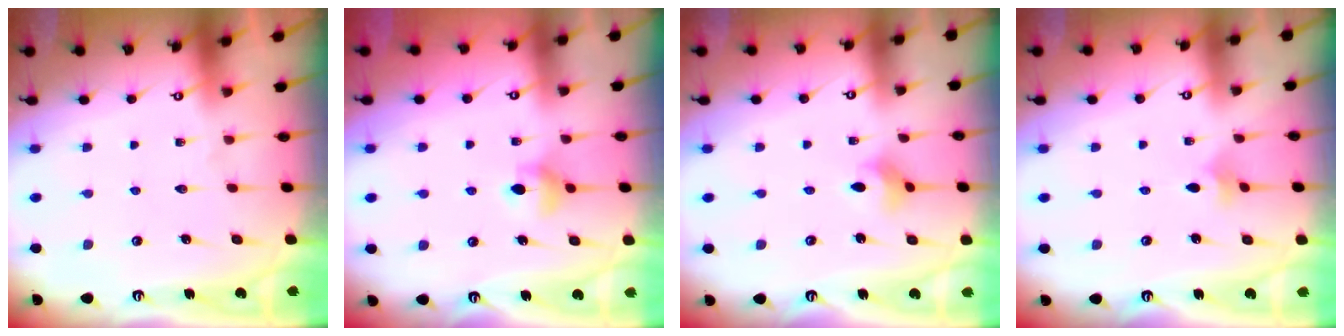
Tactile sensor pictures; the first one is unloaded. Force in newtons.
{"total": 5.4, "press": 5.3, "slide": 0.9}
{"total": 2.7, "press": 2.7, "slide": 0.4}
{"total": 2.4, "press": 2.3, "slide": 0.5}